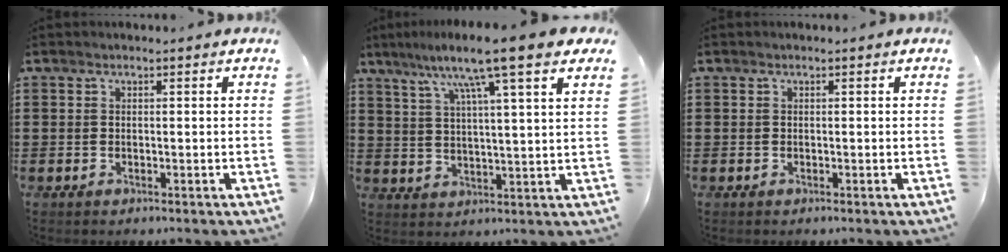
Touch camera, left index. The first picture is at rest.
{"total": 10.0, "force": [7.1, 0.1, 7.0], "torque": [-0.142, -0.028, 0.111]}
{"total": 0.0}